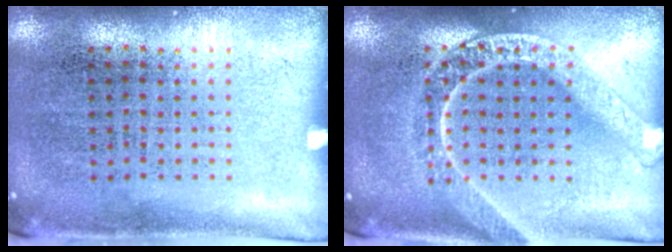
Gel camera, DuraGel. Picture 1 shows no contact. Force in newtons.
{"total": 3.0, "press": 2.9, "slide": 0.4}